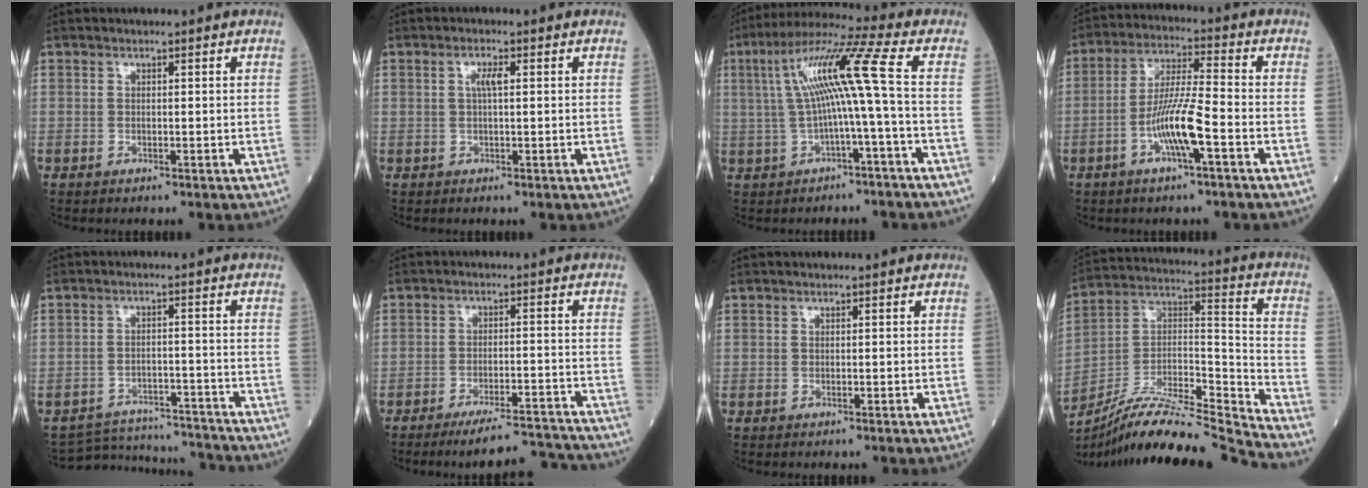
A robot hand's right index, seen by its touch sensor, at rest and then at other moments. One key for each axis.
{"total": 2.2, "fx": 0.5, "fy": 0.3, "fz": 2.1, "tx": -0.042, "ty": 0.002, "tz": 0.009}
{"total": 11.2, "fx": 0.4, "fy": -1.3, "fz": 11.1, "tx": -0.209, "ty": 0.034, "tz": 0.010}
{"total": 8.9, "fx": -3.4, "fy": 0.3, "fz": 8.2, "tx": -0.162, "ty": 0.003, "tz": -0.066}
{"total": 11.6, "fx": -11.6, "fy": 1.4, "fz": 0.4, "tx": -0.002, "ty": 0.017, "tz": -0.163}
{"total": 11.8, "fx": -11.4, "fy": 0.1, "fz": 3.0, "tx": -0.029, "ty": 0.007, "tz": -0.163}
{"total": 0.0}
{"total": 20.9, "fx": -19.5, "fy": -1.0, "fz": 7.7, "tx": -0.158, "ty": 0.019, "tz": -0.335}